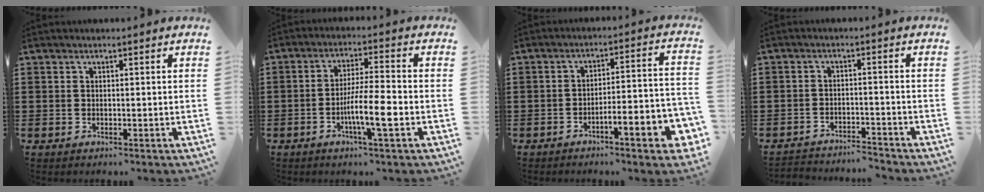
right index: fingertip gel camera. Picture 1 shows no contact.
{"total": 7.5, "force": [-2.6, 0.7, 7.1], "torque": [-0.129, -0.007, -0.048]}
{"total": 6.5, "force": [-4.0, 0.6, 5.0], "torque": [-0.082, -0.015, -0.074]}
{"total": 3.5, "force": [-3.5, 0.2, -0.2], "torque": [-0.004, 0.000, -0.076]}